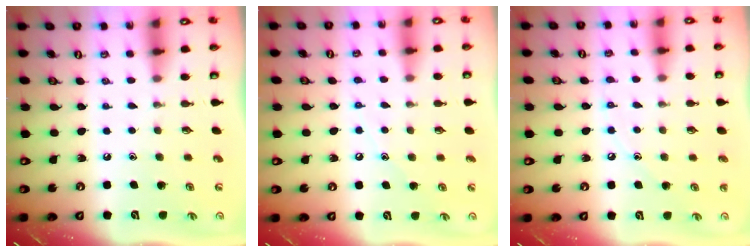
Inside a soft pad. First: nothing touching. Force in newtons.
{"total": 5.6, "press": 5.6, "slide": 0.7}
{"total": 5.8, "press": 5.7, "slide": 0.6}